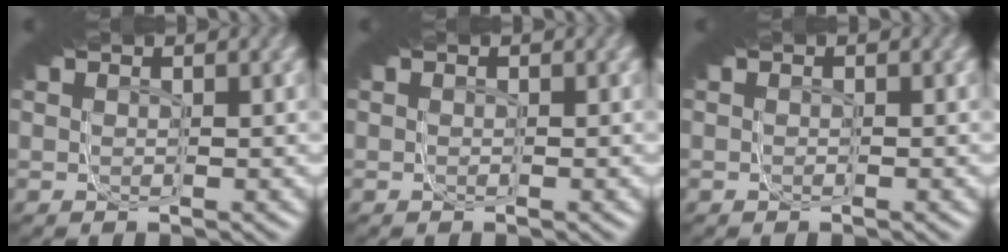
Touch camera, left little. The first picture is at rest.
{"total": 0.0}
{"total": 0.0}